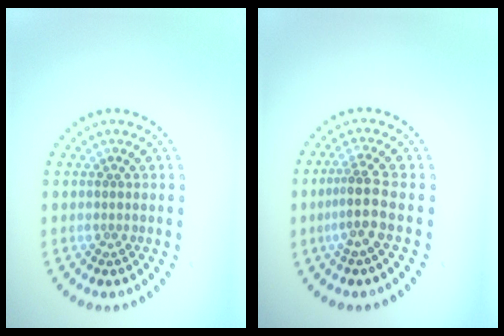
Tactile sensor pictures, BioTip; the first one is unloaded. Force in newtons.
{"total": 2.9, "press": 2.0, "slide": 2.0}